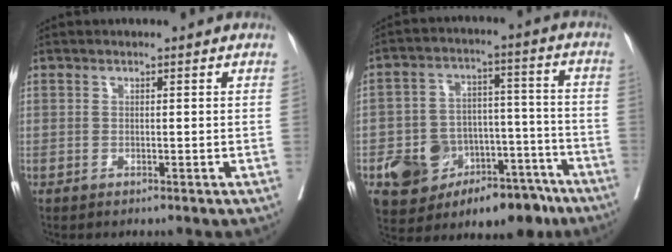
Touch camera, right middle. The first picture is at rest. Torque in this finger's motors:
{"motor_torque": [0.99, -1.15, 0.41, 0.12]}